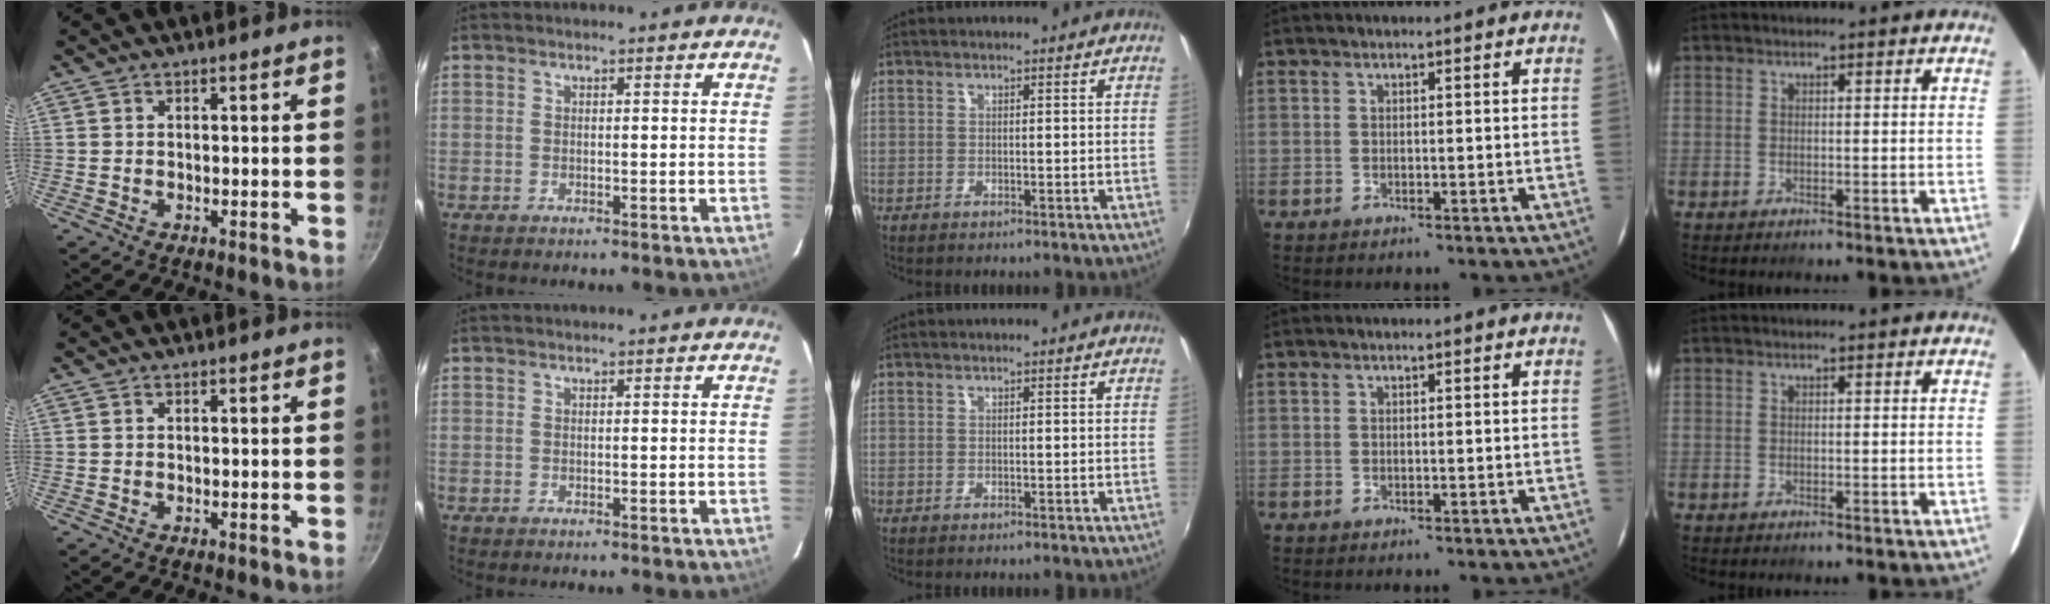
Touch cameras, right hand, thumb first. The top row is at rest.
{}